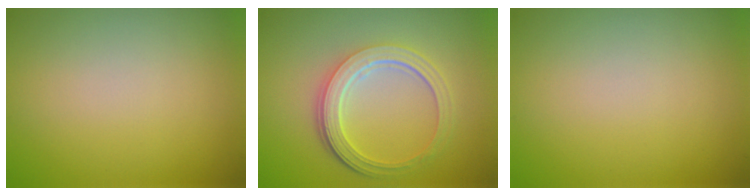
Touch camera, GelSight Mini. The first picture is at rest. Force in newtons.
{"total": 5.2, "press": 3.9, "slide": 3.4}
{"total": 0.0}